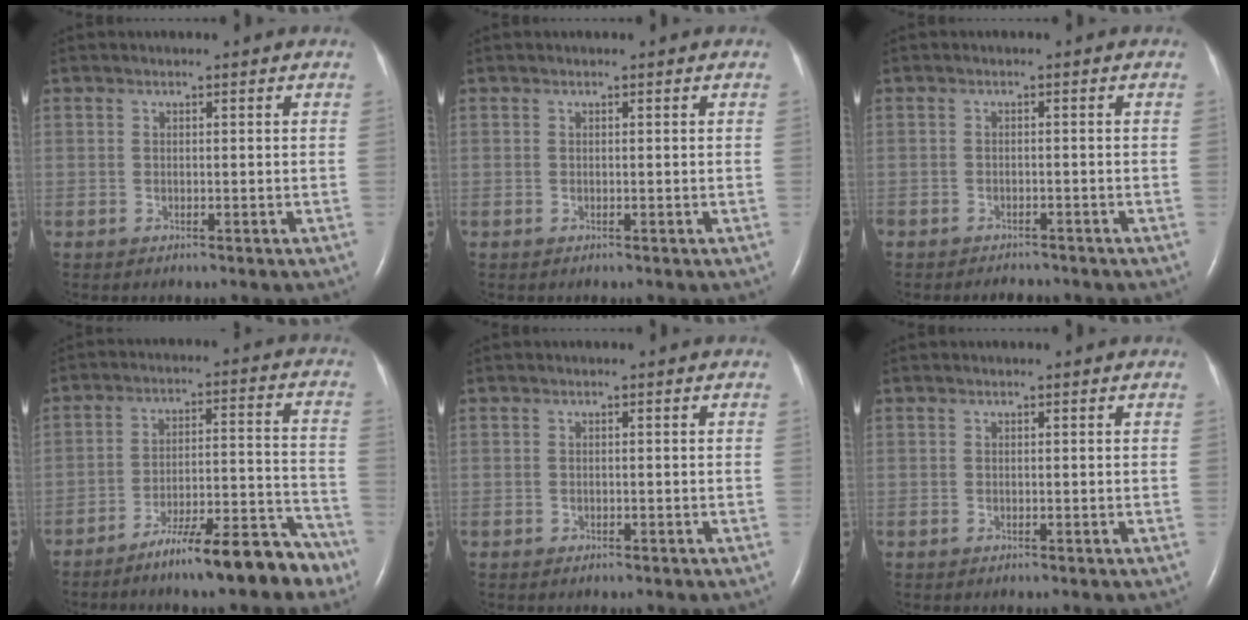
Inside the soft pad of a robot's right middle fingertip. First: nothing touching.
{"total": 0.0}
{"total": 2.9, "force": [-2.6, 1.1, 0.5], "torque": [-0.011, -0.003, -0.036]}
{"total": 13.1, "force": [-10.0, 2.3, 8.1], "torque": [-0.109, 0.031, -0.160]}
{"total": 0.0}
{"total": 0.0}